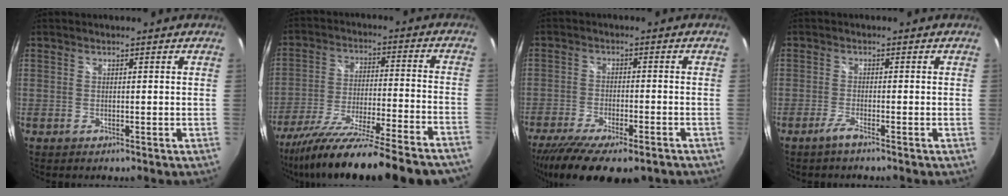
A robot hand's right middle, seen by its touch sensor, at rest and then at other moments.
{"total": 27.6, "force": [-23.8, 1.0, 14.0], "torque": [-0.244, -0.095, -0.356]}
{"total": 15.0, "force": [-11.2, 3.8, 9.3], "torque": [-0.189, -0.062, -0.174]}
{"total": 1.5, "force": [-0.8, -0.7, 1.1], "torque": [-0.026, -0.001, -0.023]}